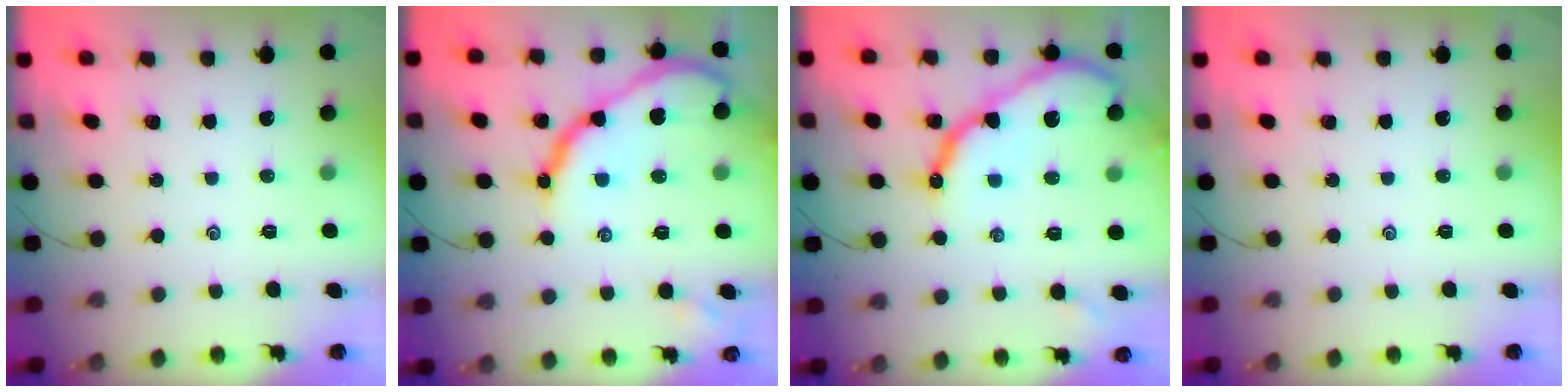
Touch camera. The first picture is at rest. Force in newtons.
{"total": 16.8, "press": 16.8, "slide": 1.4}
{"total": 13.6, "press": 13.6, "slide": 1.3}
{"total": 0.0}